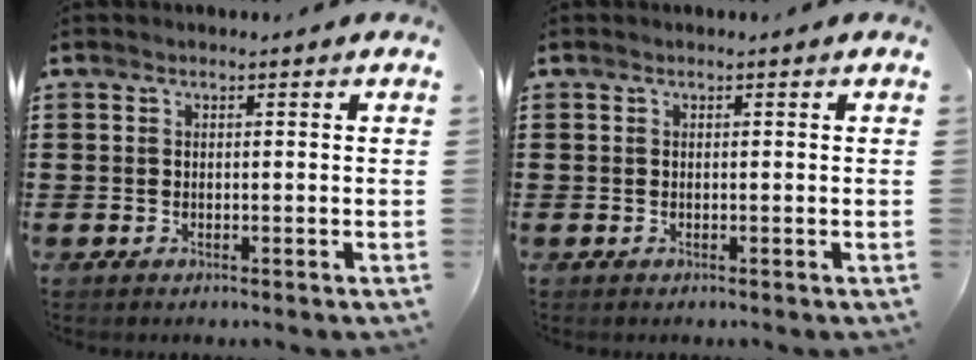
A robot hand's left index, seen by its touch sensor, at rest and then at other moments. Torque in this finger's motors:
{"motor_torque": [0.00, 0.00, 0.00, 0.00]}